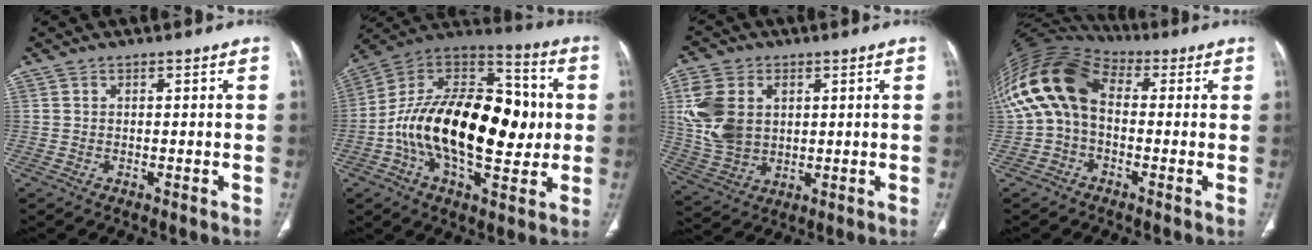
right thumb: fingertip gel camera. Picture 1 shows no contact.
{"total": 28.4, "force": [-1.4, 15.4, 23.9], "torque": [-0.389, 0.026, -0.020]}
{"total": 12.8, "force": [2.6, 9.2, 8.5], "torque": [-0.171, -0.003, 0.060]}
{"total": 15.3, "force": [0.9, 10.0, 11.5], "torque": [-0.230, 0.045, 0.006]}